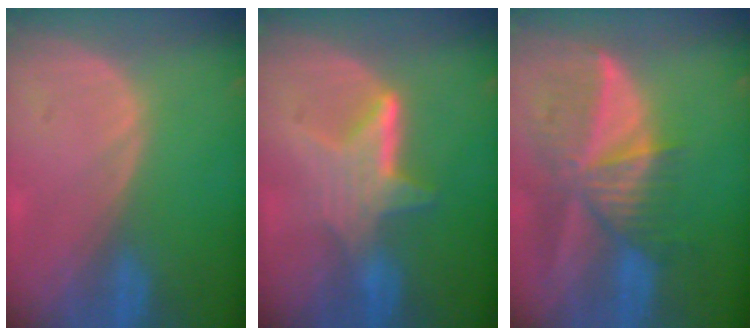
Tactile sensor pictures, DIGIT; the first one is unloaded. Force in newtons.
{"total": 6.5, "press": 5.9, "slide": 2.8}
{"total": 9.8, "press": 8.6, "slide": 4.6}